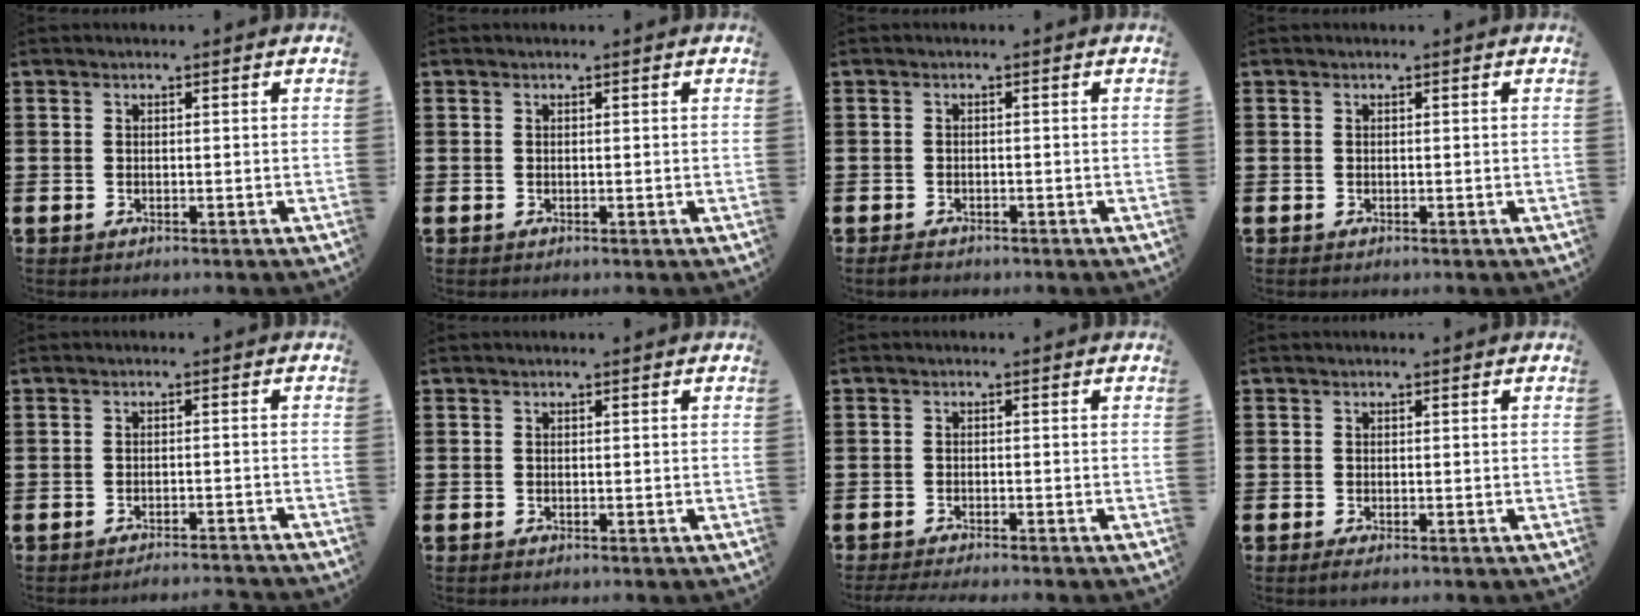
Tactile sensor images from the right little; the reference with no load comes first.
{"total": 0.0}
{"total": 0.7, "force": [-0.5, 0.3, 0.2], "torque": [-0.006, 0.001, -0.011]}
{"total": 0.0}
{"total": 1.6, "force": [-1.6, -0.2, 0.1], "torque": [-0.003, 0.005, -0.032]}
{"total": 0.0}
{"total": 1.1, "force": [-1.1, -0.1, 0.4], "torque": [-0.005, -0.001, -0.021]}
{"total": 0.7, "force": [-0.1, 0.1, 0.7], "torque": [-0.006, -0.005, -0.004]}